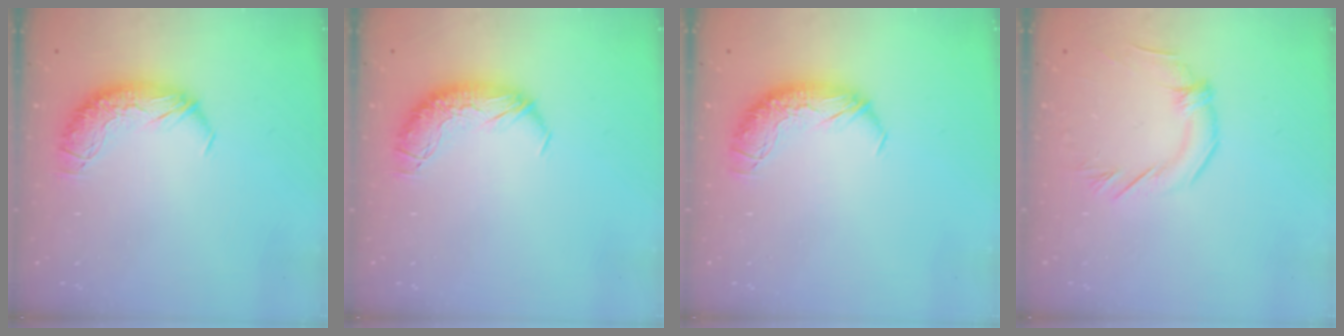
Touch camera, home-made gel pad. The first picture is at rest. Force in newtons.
{"total": 0.0}
{"total": 0.0}
{"total": 1.3, "press": 1.3, "slide": 0.4}